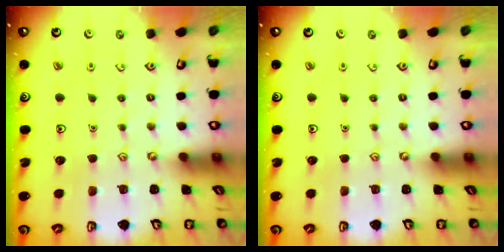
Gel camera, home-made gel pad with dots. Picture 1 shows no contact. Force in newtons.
{"total": 0.0}